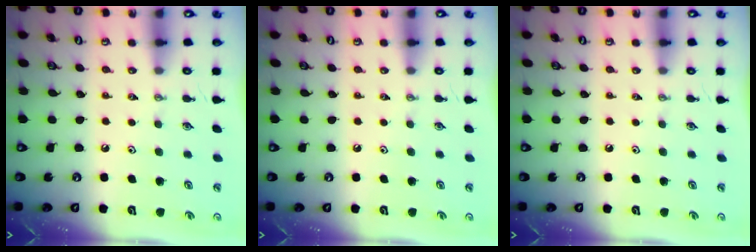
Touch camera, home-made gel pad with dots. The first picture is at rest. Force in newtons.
{"total": 0.0}
{"total": 0.0}